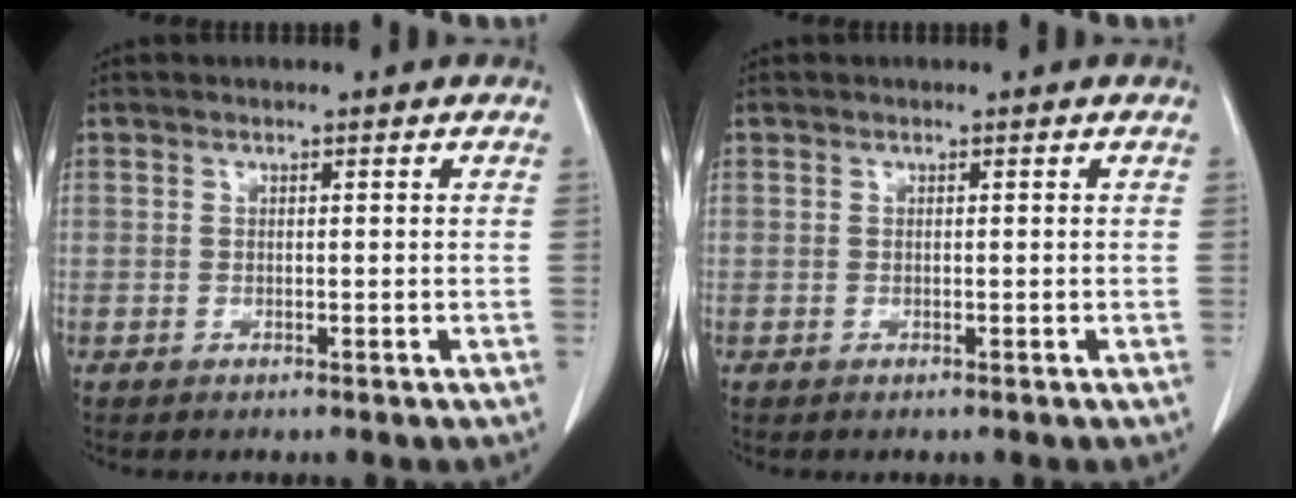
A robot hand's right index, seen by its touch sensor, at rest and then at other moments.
{"total": 0.0}